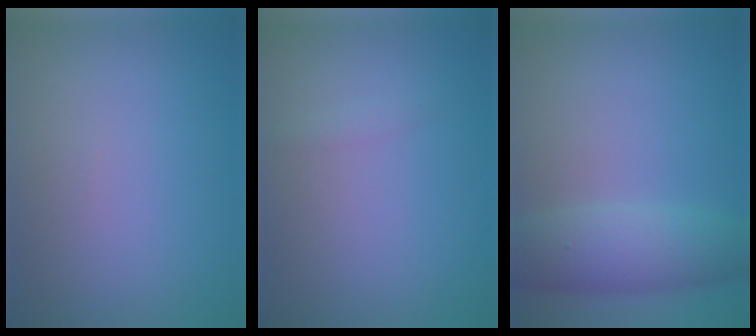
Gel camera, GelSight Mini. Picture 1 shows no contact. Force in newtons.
{"total": 0.6, "press": 0.6, "slide": 0.0}
{"total": 5.2, "press": 5.2, "slide": 0.1}